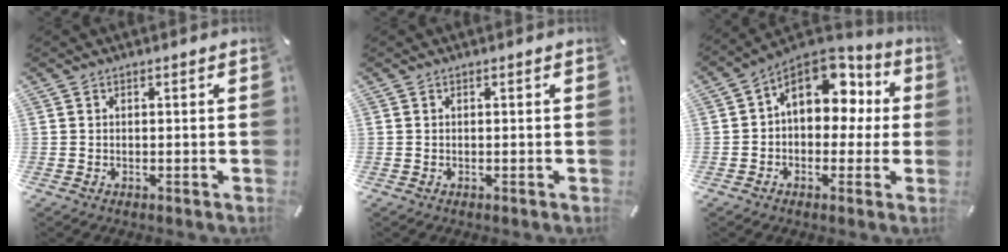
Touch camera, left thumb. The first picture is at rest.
{"total": 0.0}
{"total": 13.5, "force": [4.3, 9.5, 8.6], "torque": [-0.116, -0.020, 0.079]}